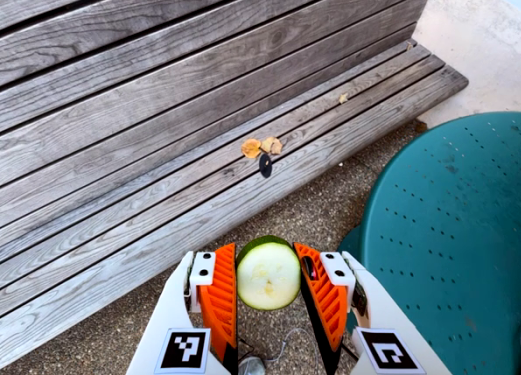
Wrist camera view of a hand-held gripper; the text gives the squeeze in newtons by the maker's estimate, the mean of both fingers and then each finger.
{"total": 9.1, "left": 9.3, "right": 8.9}